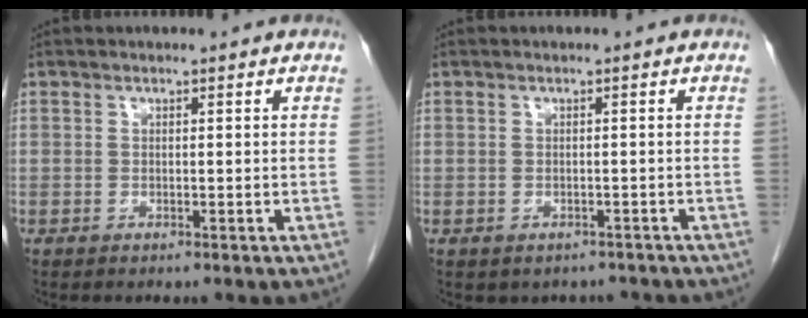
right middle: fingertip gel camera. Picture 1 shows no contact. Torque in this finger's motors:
{"motor_torque": [0.02, -0.02, 0.00, 0.00]}